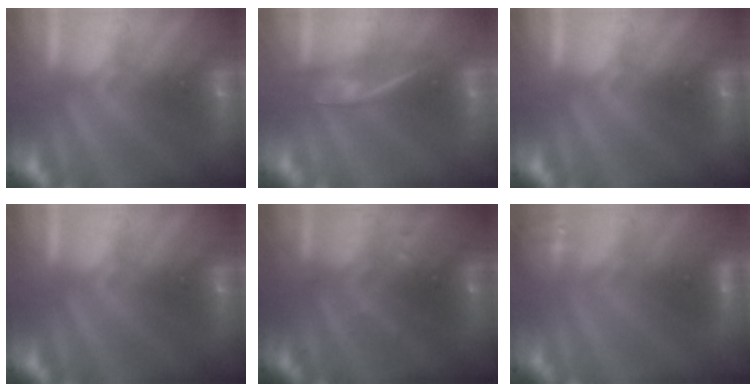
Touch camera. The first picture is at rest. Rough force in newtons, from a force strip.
{"total": 2.4}
{"total": 0.0}
{"total": 0.0}
{"total": 2.9}
{"total": 3.0}